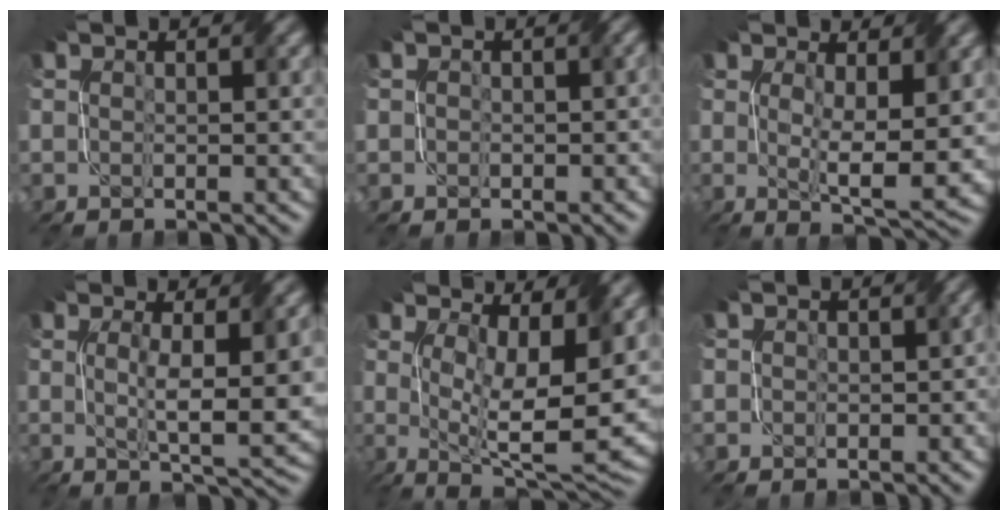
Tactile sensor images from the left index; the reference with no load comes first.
{"total": 0.8, "force": [0.0, 0.7, 0.3], "torque": [-0.002, -0.003, -0.003]}
{"total": 5.3, "force": [0.8, 1.2, 5.1], "torque": [-0.086, -0.016, 0.018]}
{"total": 5.8, "force": [0.2, 1.0, 5.7], "torque": [-0.092, -0.005, 0.007]}
{"total": 10.6, "force": [1.3, 3.8, 9.8], "torque": [-0.160, -0.014, 0.024]}
{"total": 1.7, "force": [0.0, 1.5, 0.8], "torque": [-0.001, -0.003, -0.004]}